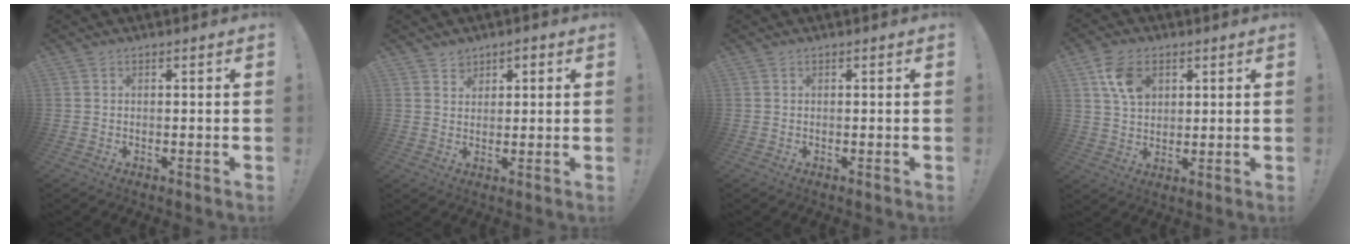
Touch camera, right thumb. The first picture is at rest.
{"total": 3.2, "force": [2.0, 2.5, 0.3], "torque": [0.005, -0.011, 0.033]}
{"total": 0.0}
{"total": 9.4, "force": [4.3, 6.4, 5.3], "torque": [-0.074, -0.011, 0.082]}